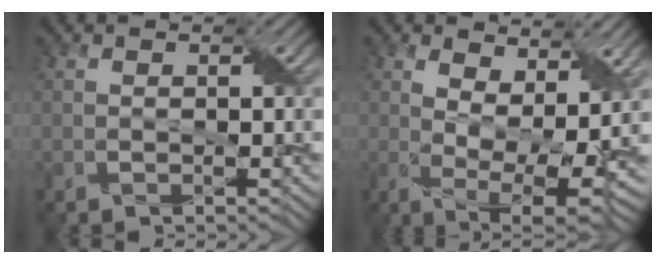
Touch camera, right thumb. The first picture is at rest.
{"total": 9.1, "force": [2.5, 3.7, 8.0], "torque": [-0.156, -0.012, 0.046]}